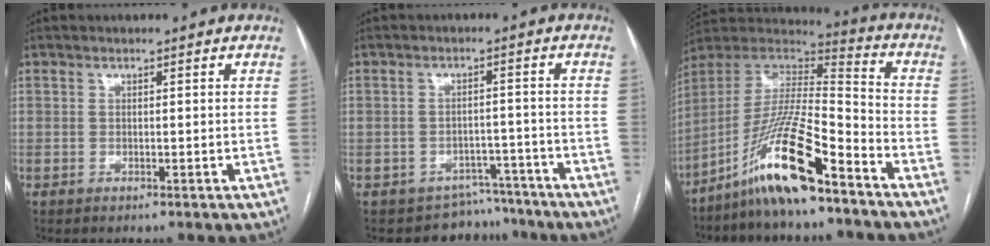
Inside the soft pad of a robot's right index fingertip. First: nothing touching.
{"total": 6.2, "force": [-5.4, 3.0, -1.1], "torque": [0.027, 0.035, -0.070]}
{"total": 16.6, "force": [-11.2, 1.5, 12.1], "torque": [-0.245, -0.006, -0.208]}